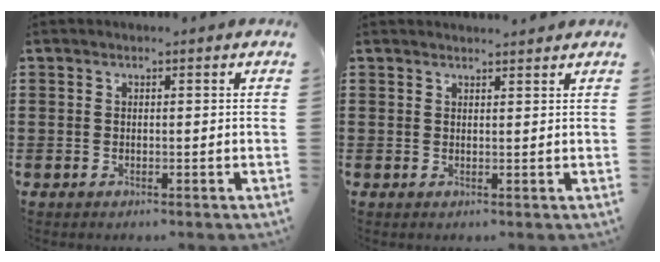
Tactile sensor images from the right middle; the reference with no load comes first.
{"total": 1.3, "force": [1.3, 0.0, 0.2], "torque": [0.001, -0.004, 0.023]}